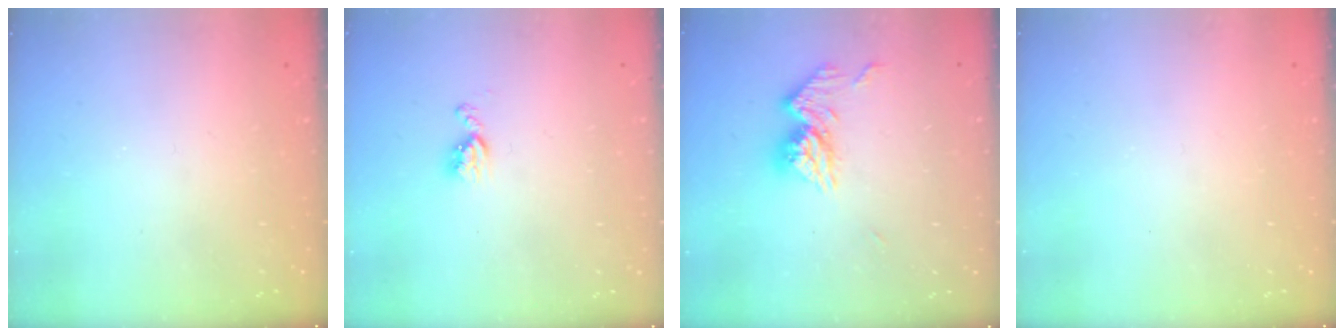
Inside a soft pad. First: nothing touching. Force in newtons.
{"total": 5.2, "press": 5.2, "slide": 0.8}
{"total": 11.2, "press": 11.1, "slide": 1.0}
{"total": 0.0}